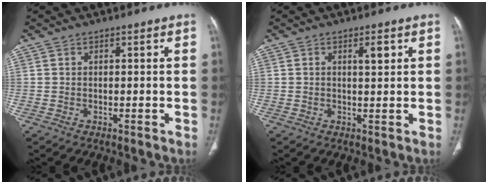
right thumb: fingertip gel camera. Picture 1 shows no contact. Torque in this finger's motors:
{"motor_torque": [0.50, 0.80, 0.59, 0.39, 0.00]}